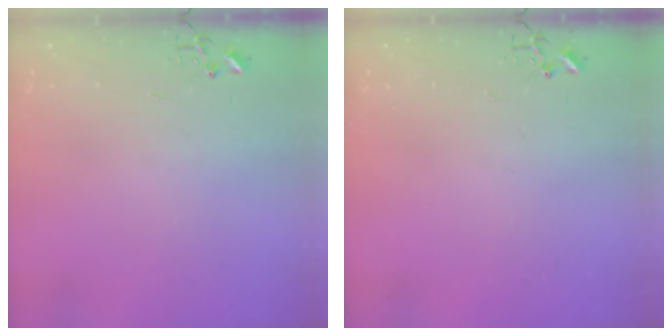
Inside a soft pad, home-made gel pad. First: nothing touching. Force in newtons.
{"total": 0.0}